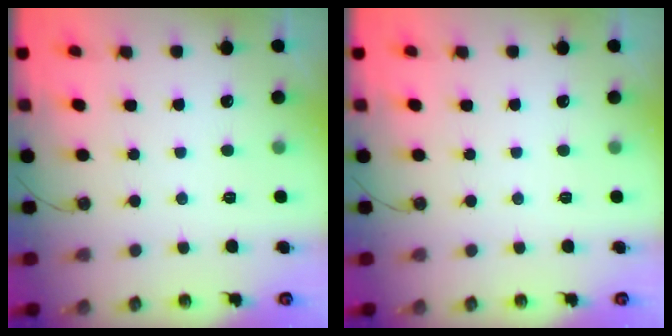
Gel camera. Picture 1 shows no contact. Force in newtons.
{"total": 0.0}